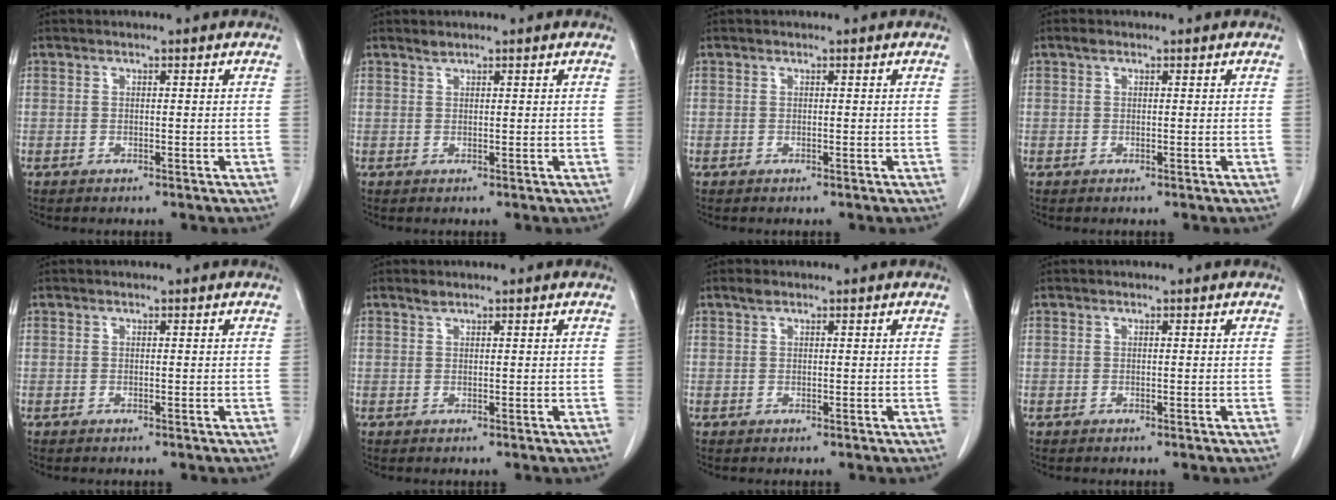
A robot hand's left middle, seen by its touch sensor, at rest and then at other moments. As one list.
[{"total": 0.6, "force": [0.6, -0.1, 0.1], "torque": [-0.006, -0.002, 0.014]}, {"total": 0.0}, {"total": 0.6, "force": [0.4, 0.4, 0.3], "torque": [-0.006, 0.007, 0.006]}, {"total": 0.0}, {"total": 0.7, "force": [0.7, 0.1, 0.2], "torque": [-0.011, 0.000, 0.015]}, {"total": 0.9, "force": [0.7, 0.3, 0.5], "torque": [-0.011, 0.006, 0.014]}, {"total": 0.0}]